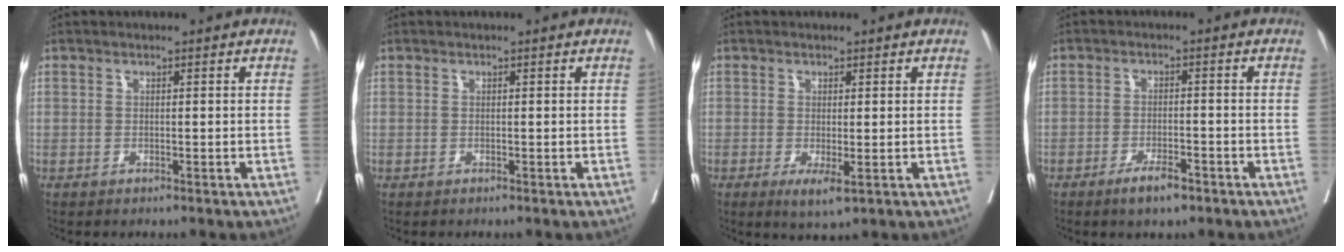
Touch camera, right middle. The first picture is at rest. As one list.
[{"total": 0.0}, {"total": 3.2, "force": [-1.0, 0.9, 2.9], "torque": [-0.045, -0.009, -0.009]}, {"total": 4.0, "force": [-2.7, 1.0, 2.7], "torque": [-0.051, -0.001, -0.043]}]